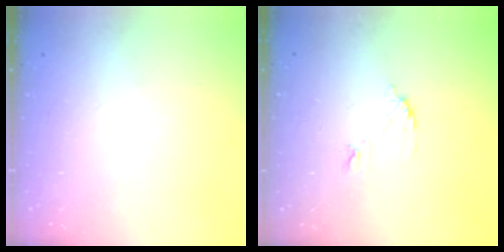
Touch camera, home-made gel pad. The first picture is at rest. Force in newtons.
{"total": 7.6, "press": 7.6, "slide": 0.3}